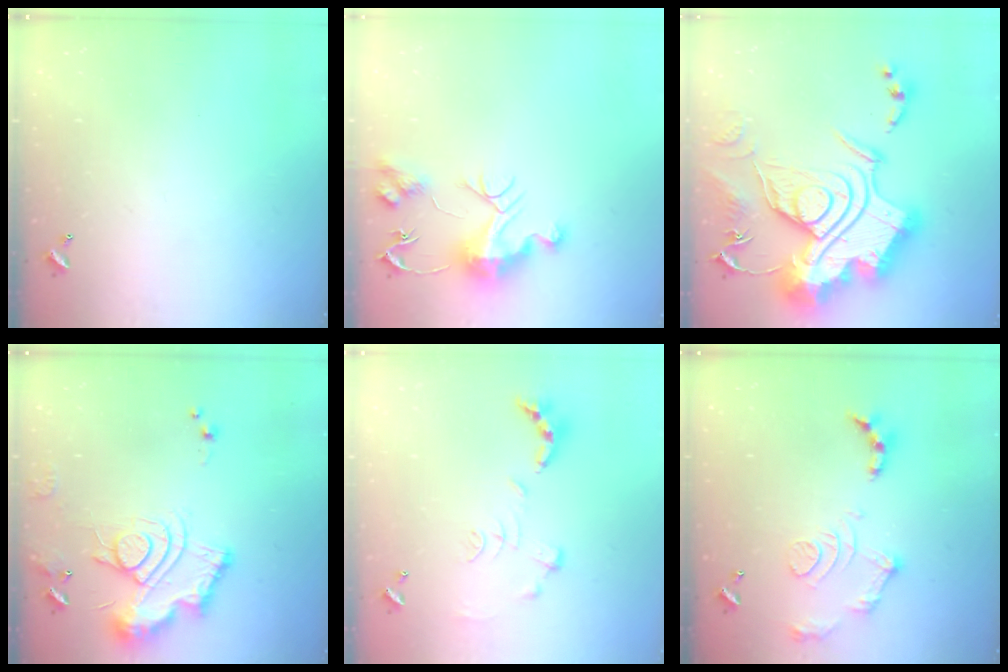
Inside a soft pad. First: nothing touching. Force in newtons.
{"total": 10.9, "press": 10.9, "slide": 0.9}
{"total": 1.1, "press": 1.1, "slide": 0.0}
{"total": 13.8, "press": 13.8, "slide": 1.3}
{"total": 1.1, "press": 1.0, "slide": 0.4}
{"total": 11.8, "press": 11.7, "slide": 0.8}